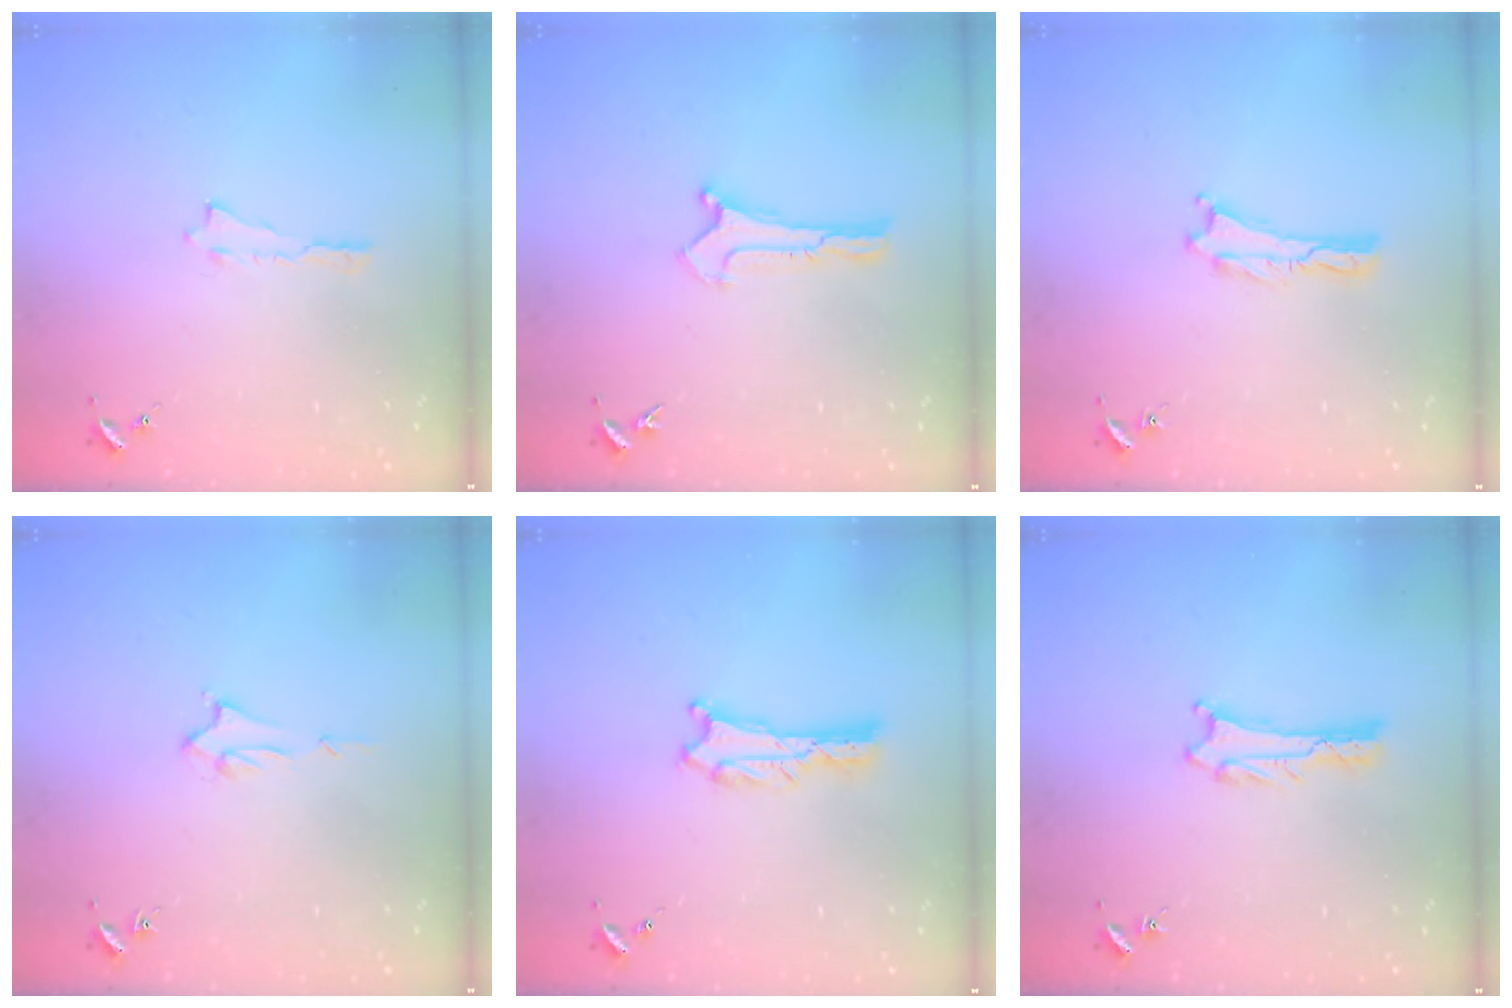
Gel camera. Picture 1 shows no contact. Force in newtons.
{"total": 0.0}
{"total": 0.0}
{"total": 1.4, "press": 1.4, "slide": 0.2}
{"total": 0.7, "press": 0.7, "slide": 0.1}
{"total": 1.0, "press": 1.0, "slide": 0.1}